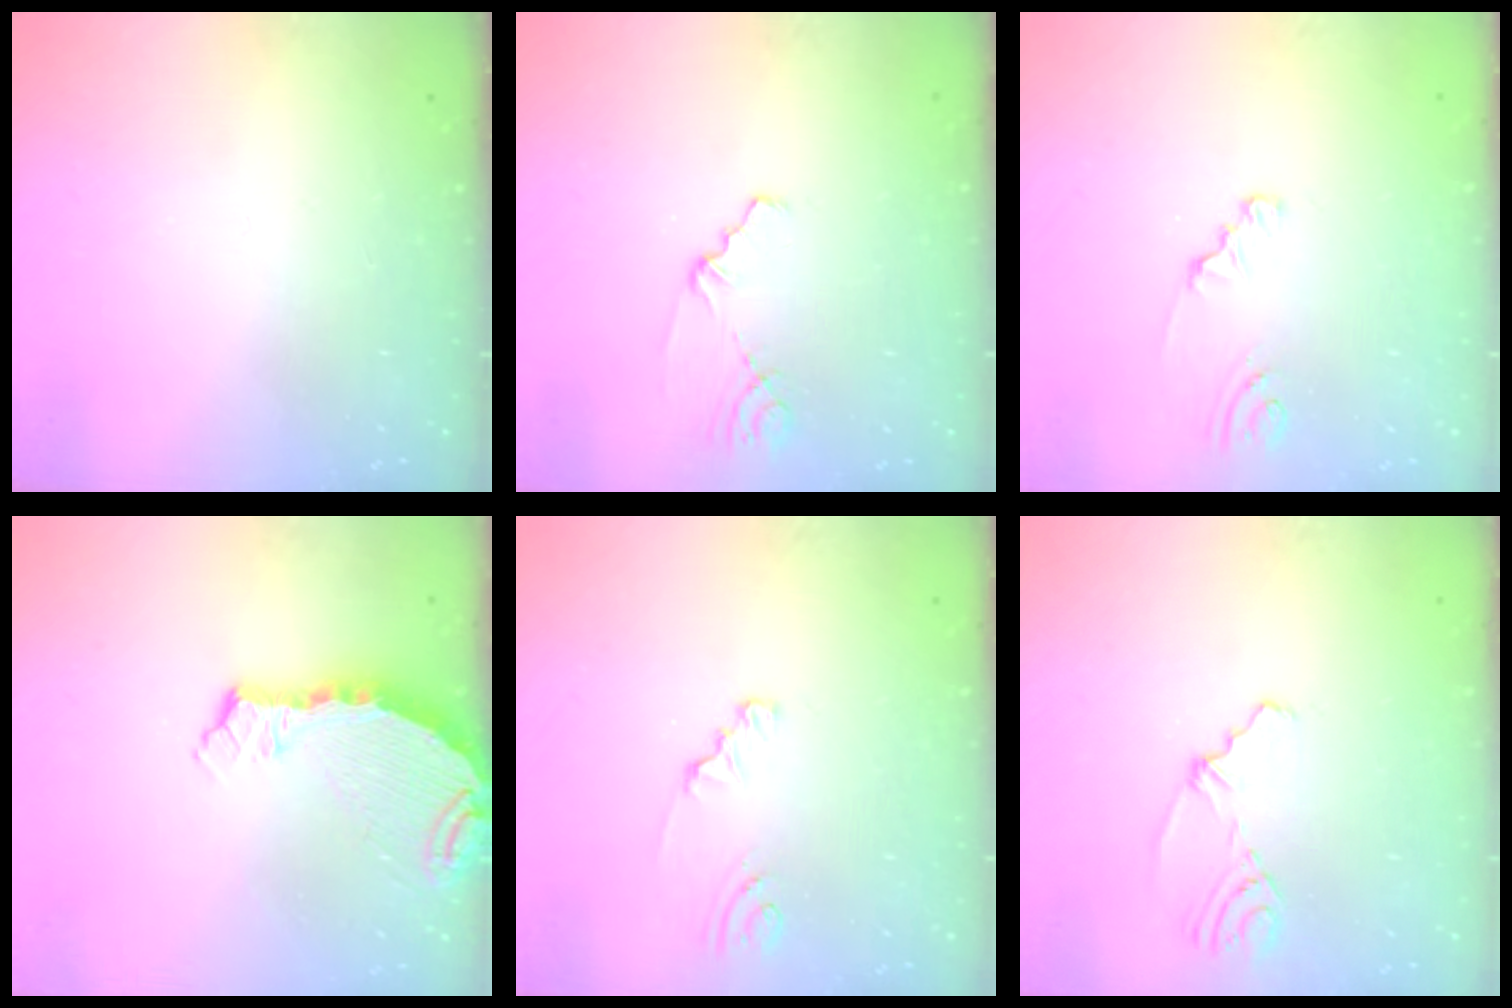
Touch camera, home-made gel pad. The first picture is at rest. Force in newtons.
{"total": 1.1, "press": 1.1, "slide": 0.2}
{"total": 1.7, "press": 1.7, "slide": 0.2}
{"total": 6.9, "press": 6.4, "slide": 2.7}
{"total": 1.7, "press": 1.7, "slide": 0.2}
{"total": 2.8, "press": 2.3, "slide": 1.5}